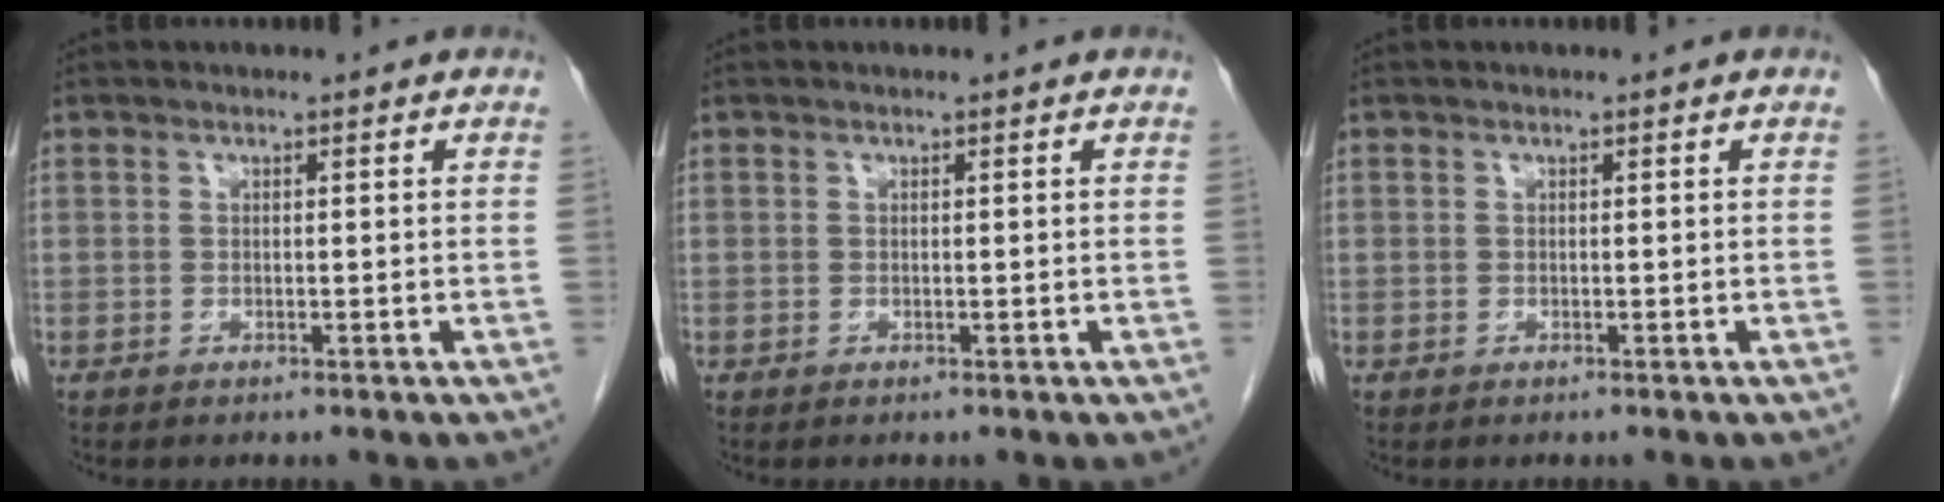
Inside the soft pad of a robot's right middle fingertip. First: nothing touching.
{"total": 0.0}
{"total": 0.0}